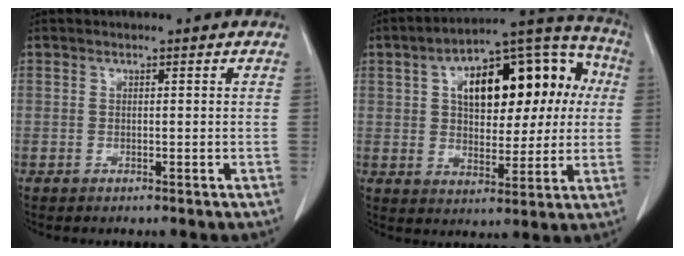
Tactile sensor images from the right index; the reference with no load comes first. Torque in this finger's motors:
{"motor_torque": [1.03, 0.13, 0.54, 0.20]}